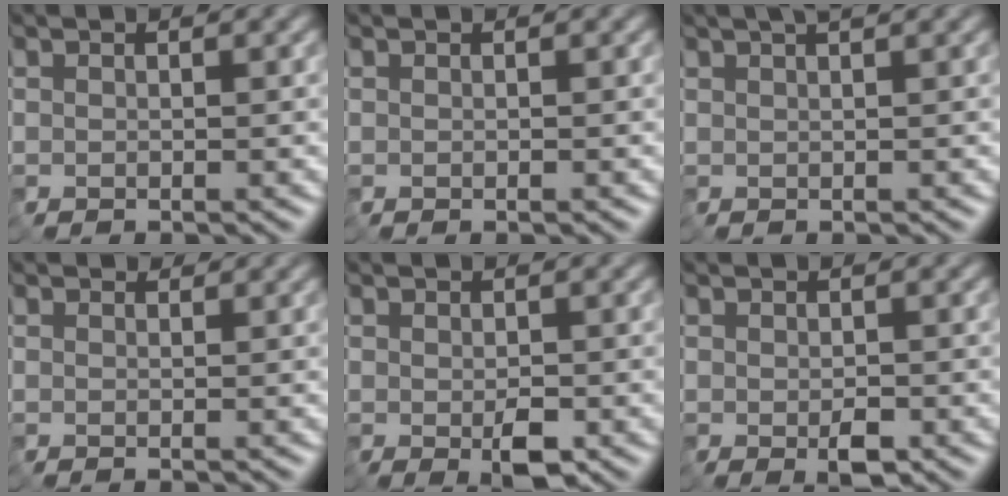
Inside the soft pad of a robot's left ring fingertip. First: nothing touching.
{"total": 0.0}
{"total": 1.8, "force": [1.0, -0.1, 1.5], "torque": [-0.022, 0.014, 0.018]}
{"total": 0.6, "force": [0.2, 0.5, 0.0], "torque": [0.000, 0.002, 0.002]}
{"total": 2.2, "force": [-0.3, 1.1, 1.9], "torque": [-0.037, -0.004, -0.002]}
{"total": 1.7, "force": [-0.4, 0.9, 1.4], "torque": [-0.029, -0.004, -0.004]}